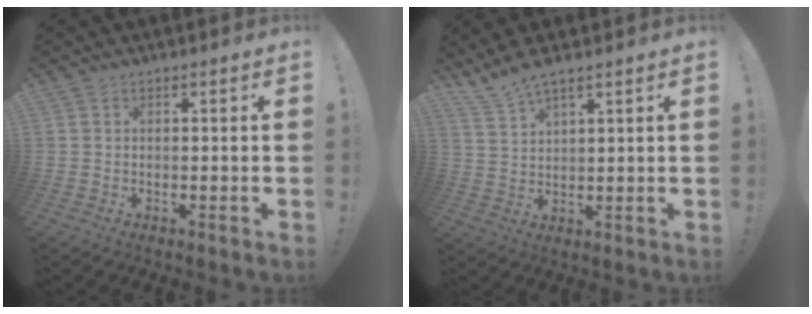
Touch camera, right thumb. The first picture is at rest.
{"total": 6.0, "force": [5.2, 0.8, 2.9], "torque": [-0.064, -0.027, 0.099]}